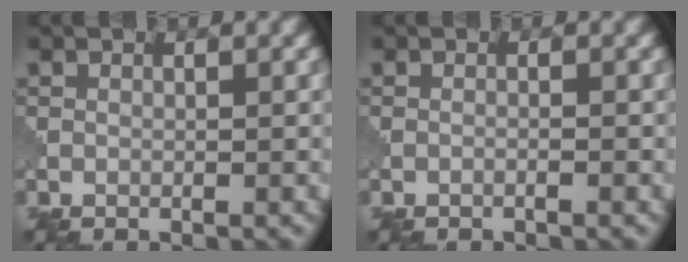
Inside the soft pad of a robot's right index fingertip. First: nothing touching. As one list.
[{"total": 0.6, "force": [-0.3, 0.1, 0.4], "torque": [-0.010, 0.001, -0.014]}]